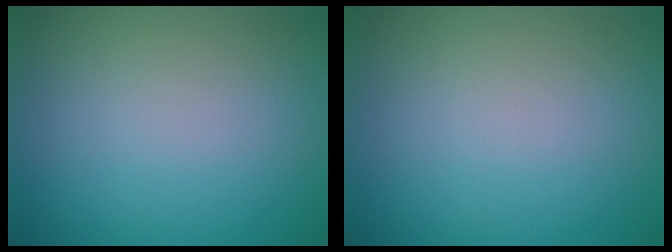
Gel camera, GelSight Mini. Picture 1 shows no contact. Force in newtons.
{"total": 0.0}